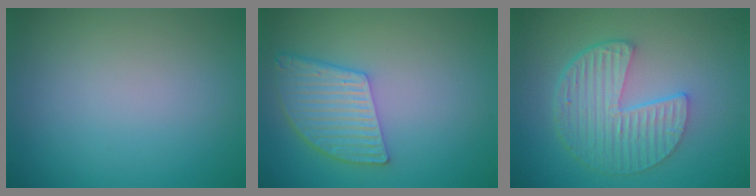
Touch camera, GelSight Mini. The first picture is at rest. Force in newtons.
{"total": 5.1, "press": 4.0, "slide": 3.1}
{"total": 5.9, "press": 4.3, "slide": 4.1}